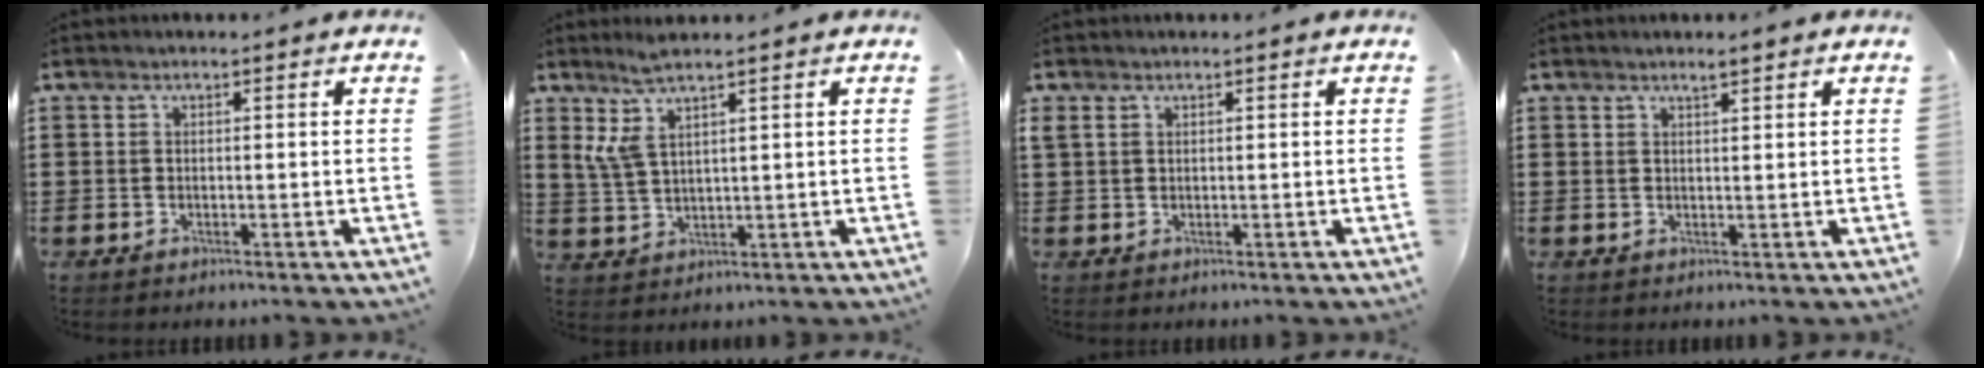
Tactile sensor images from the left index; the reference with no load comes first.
{"total": 5.0, "force": [3.0, 1.0, 3.8], "torque": [-0.097, -0.002, 0.049]}
{"total": 1.1, "force": [0.7, 0.7, 0.6], "torque": [-0.015, 0.005, 0.013]}
{"total": 1.8, "force": [1.5, 0.1, 1.0], "torque": [-0.021, 0.001, 0.026]}